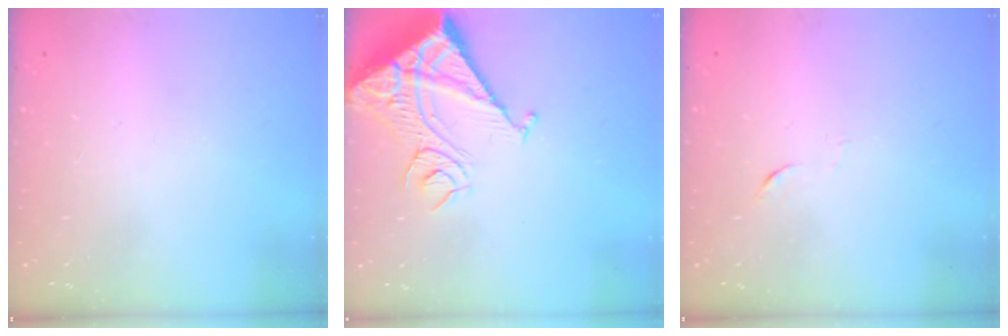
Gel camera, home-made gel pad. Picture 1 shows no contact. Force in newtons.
{"total": 17.3, "press": 17.1, "slide": 2.3}
{"total": 4.0, "press": 4.0, "slide": 0.6}